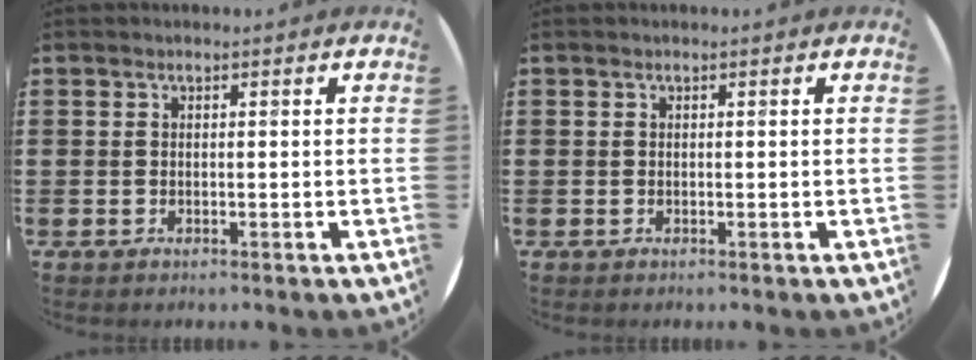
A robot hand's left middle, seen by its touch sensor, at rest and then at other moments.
{"total": 0.0}